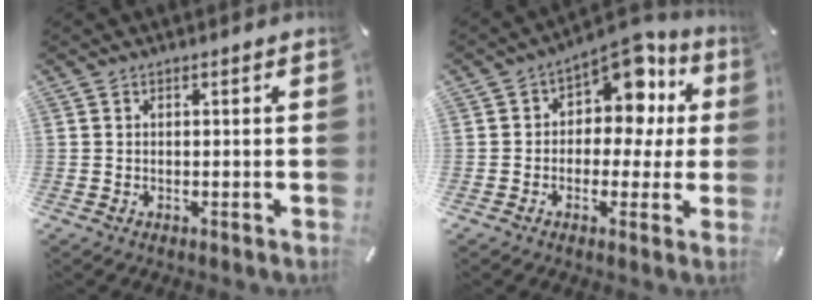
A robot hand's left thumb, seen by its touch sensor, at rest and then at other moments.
{"total": 11.2, "force": [5.4, 7.3, 6.6], "torque": [-0.085, -0.043, 0.095]}